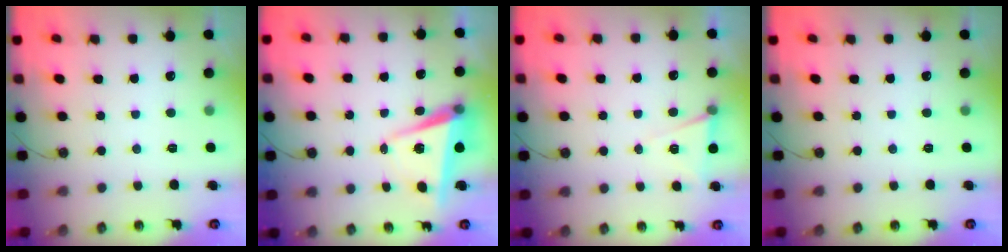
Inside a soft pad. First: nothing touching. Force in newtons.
{"total": 6.3, "press": 5.0, "slide": 3.8}
{"total": 5.7, "press": 3.5, "slide": 4.5}
{"total": 0.0}